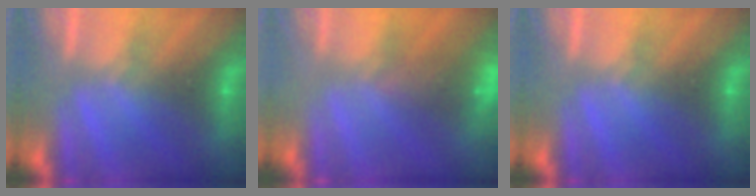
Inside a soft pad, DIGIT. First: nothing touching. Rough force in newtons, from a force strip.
{"total": 9.0}
{"total": 0.0}